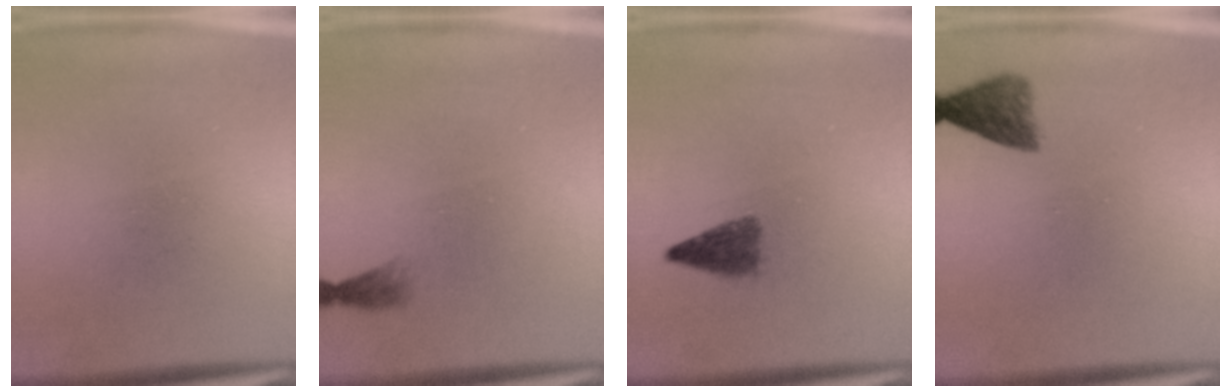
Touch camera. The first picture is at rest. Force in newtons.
{"total": 1.1}
{"total": 2.8}
{"total": 3.6}